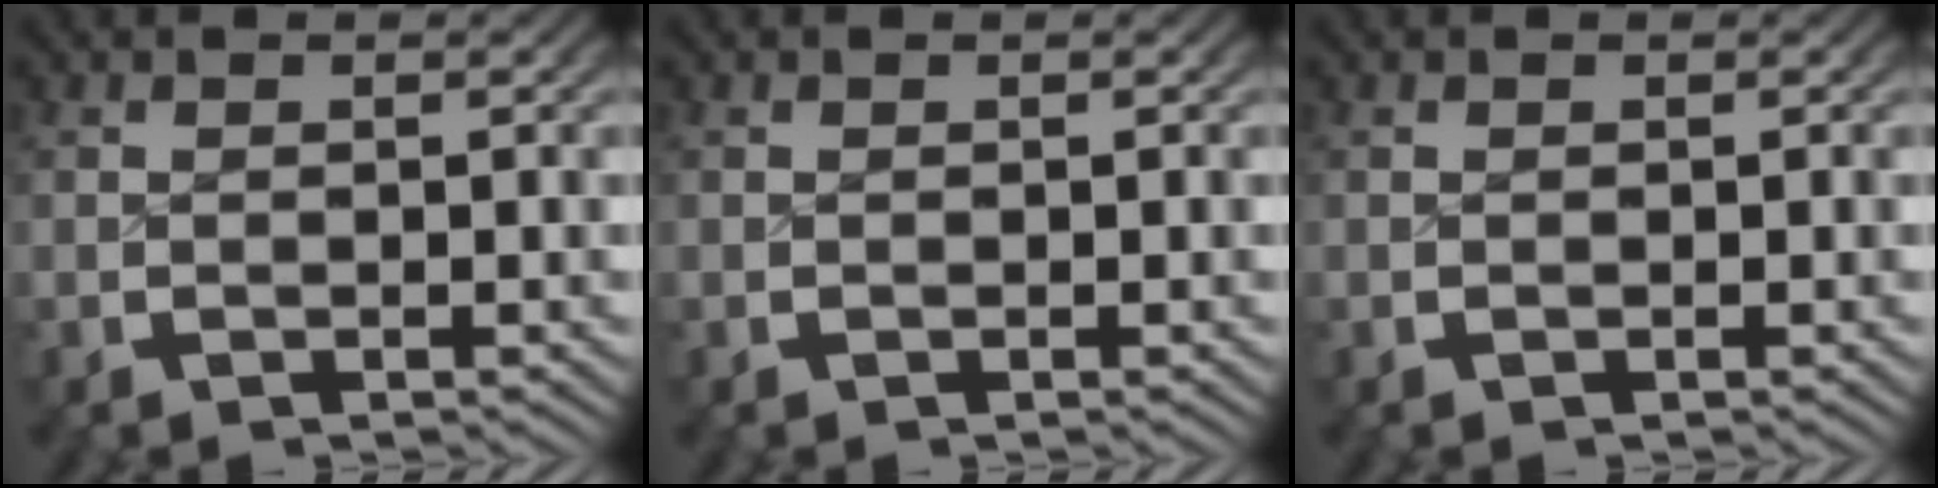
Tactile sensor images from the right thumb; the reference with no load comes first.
{"total": 0.0}
{"total": 0.0}